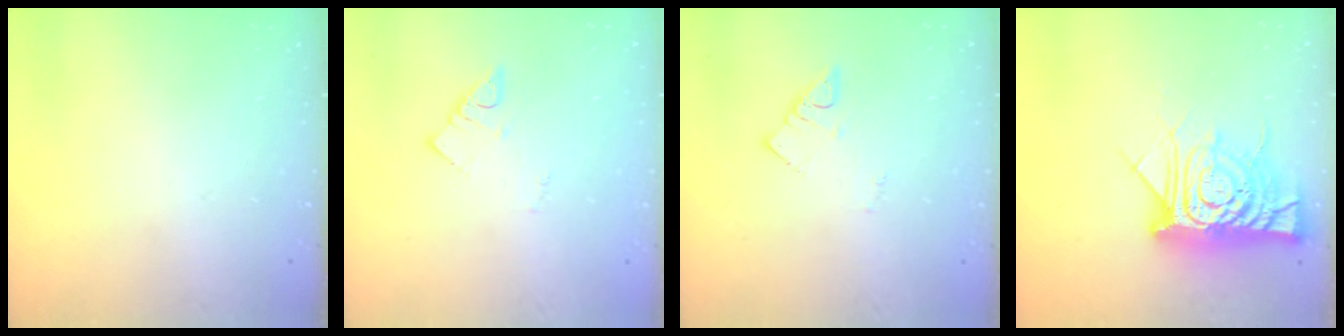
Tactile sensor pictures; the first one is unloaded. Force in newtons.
{"total": 2.6, "press": 2.6, "slide": 0.1}
{"total": 2.6, "press": 2.6, "slide": 0.1}
{"total": 15.3, "press": 15.2, "slide": 1.3}